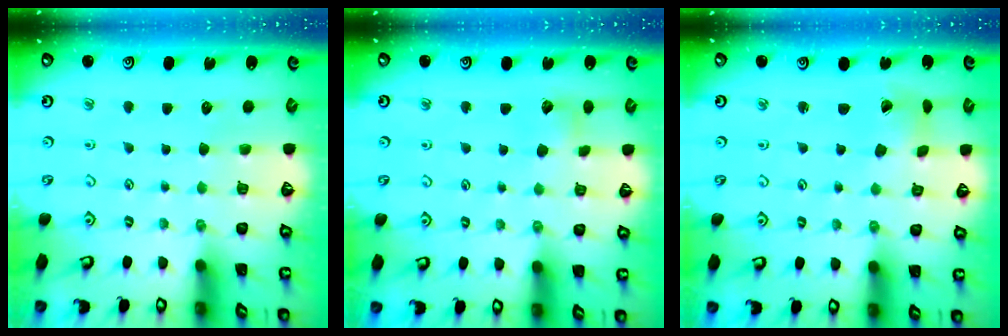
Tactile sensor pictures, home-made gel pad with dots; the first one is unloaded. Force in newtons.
{"total": 3.4, "press": 3.4, "slide": 0.4}
{"total": 2.1, "press": 2.0, "slide": 0.3}